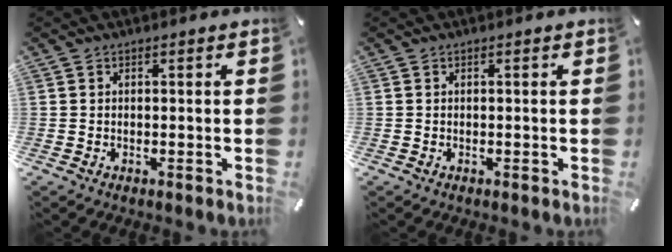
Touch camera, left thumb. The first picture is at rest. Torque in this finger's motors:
{"motor_torque": [0.00, 0.00, 0.01, 0.00, 0.00]}